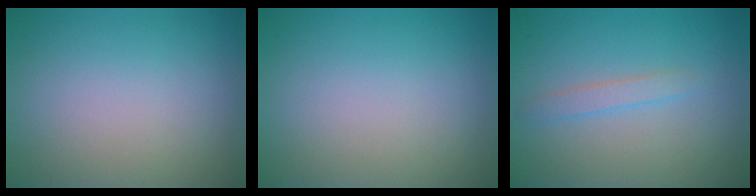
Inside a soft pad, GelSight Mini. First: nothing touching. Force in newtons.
{"total": 0.0}
{"total": 1.3, "press": 1.3, "slide": 0.0}